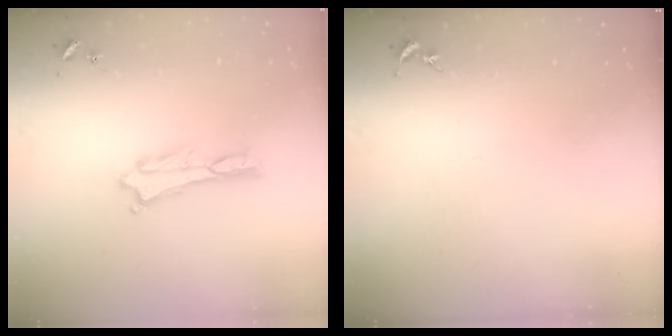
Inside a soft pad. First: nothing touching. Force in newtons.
{"total": 0.0}